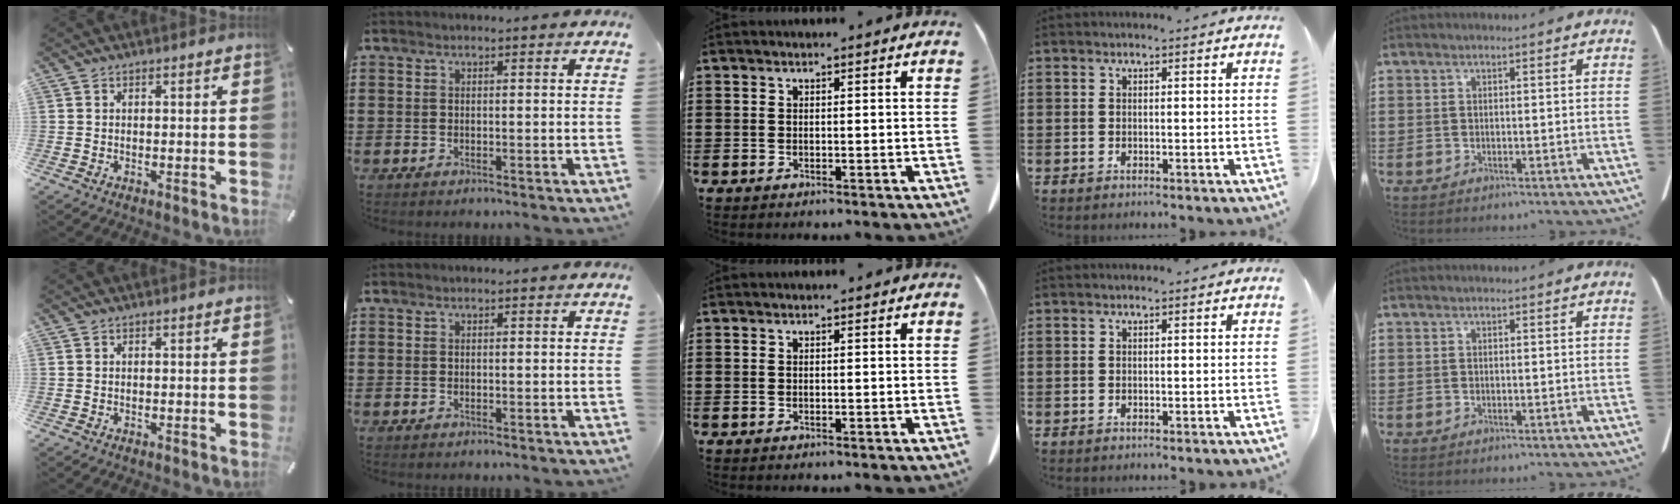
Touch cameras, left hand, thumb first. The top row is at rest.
{}